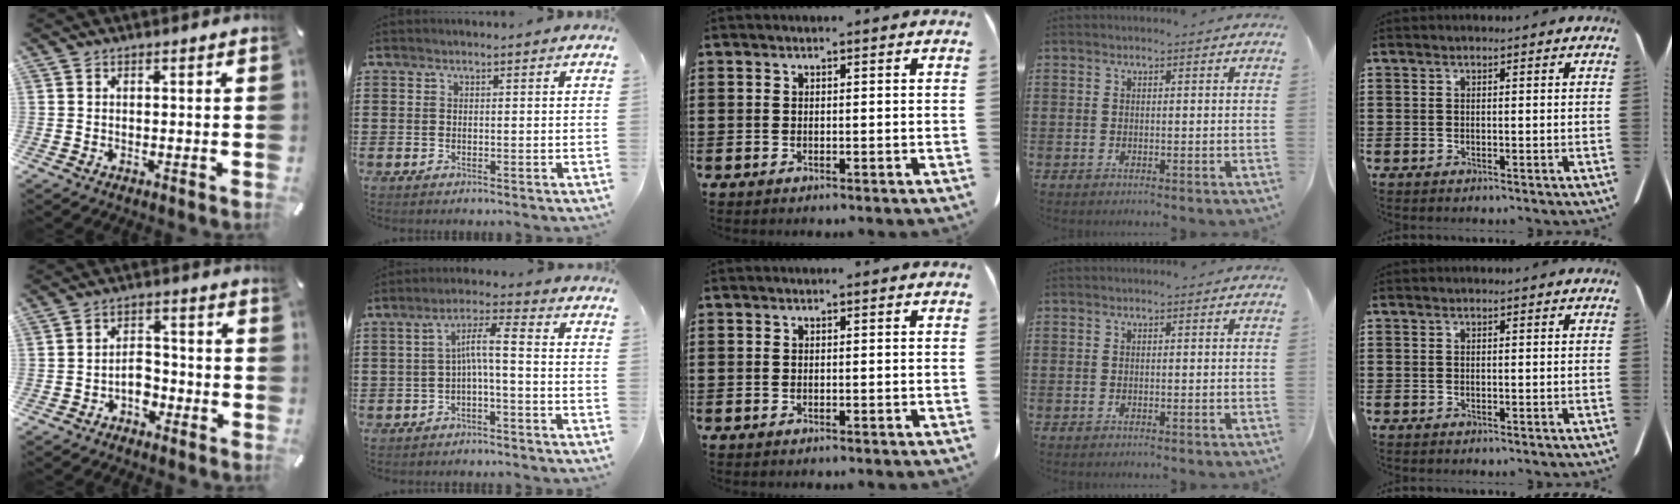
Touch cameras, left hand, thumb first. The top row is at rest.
{"thumb": {"total": 5.4, "force": [-2.7, 3.7, 2.8], "torque": [-0.045, 0.016, -0.046]}, "index": {"total": 5.2, "force": [-1.1, 1.1, 4.9], "torque": [-0.098, 0.015, -0.027]}}